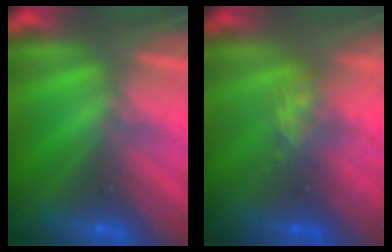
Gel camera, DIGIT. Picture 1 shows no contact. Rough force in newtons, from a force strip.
{"total": 4.4}